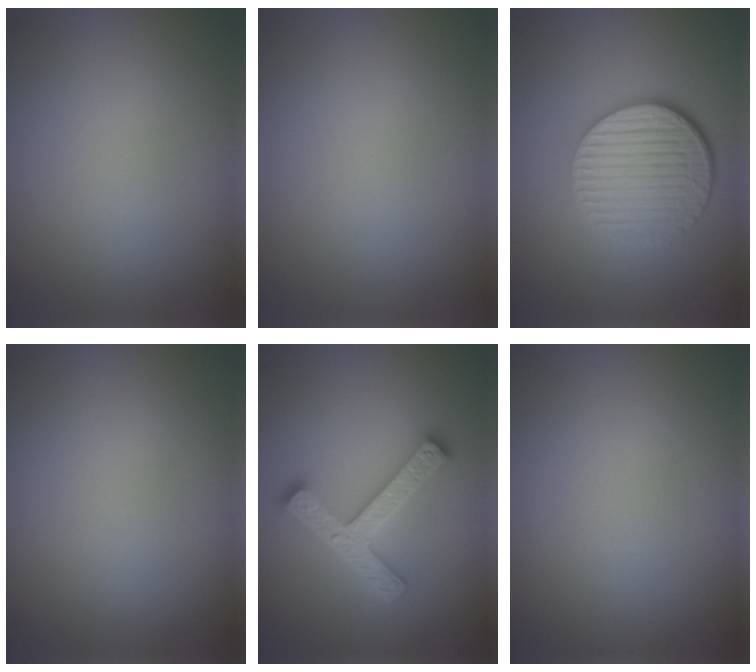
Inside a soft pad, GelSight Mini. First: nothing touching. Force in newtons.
{"total": 0.0}
{"total": 6.5, "press": 4.4, "slide": 4.8}
{"total": 0.0}
{"total": 4.7, "press": 4.6, "slide": 0.8}
{"total": 0.0}